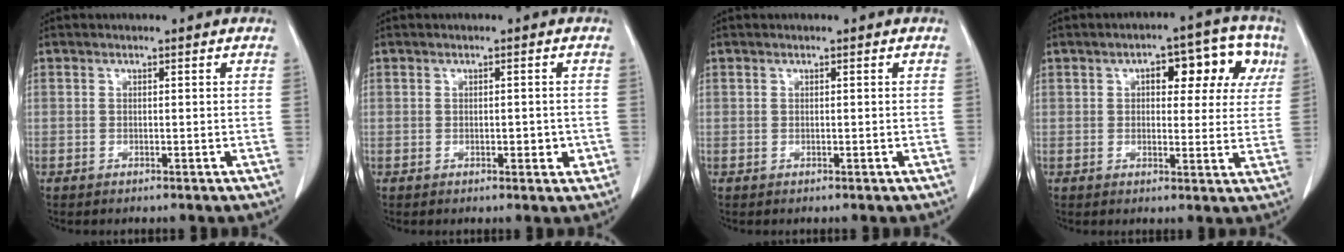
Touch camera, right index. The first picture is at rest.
{"total": 2.9, "force": [-0.6, 1.5, 2.4], "torque": [-0.035, 0.004, -0.002]}
{"total": 0.0}
{"total": 11.7, "force": [4.1, 5.4, 9.6], "torque": [-0.119, 0.040, 0.053]}